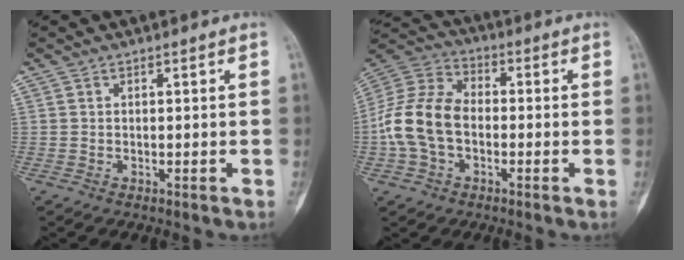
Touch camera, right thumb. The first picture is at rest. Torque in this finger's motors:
{"motor_torque": [1.67, 1.81, 0.96, -0.94, 0.31]}